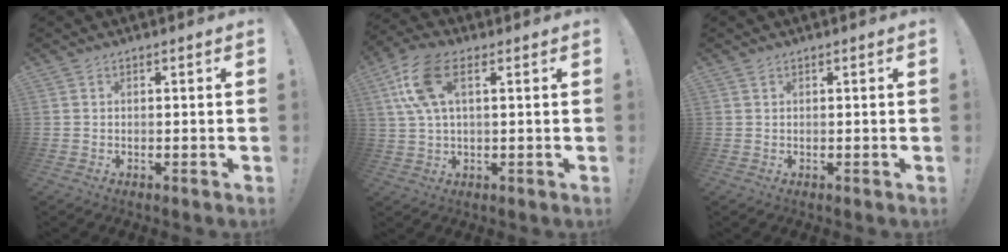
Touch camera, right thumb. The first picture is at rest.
{"total": 12.0, "force": [3.9, 5.7, 9.9], "torque": [-0.194, 0.004, 0.076]}
{"total": 0.9, "force": [0.6, 0.4, 0.5], "torque": [-0.004, -0.001, 0.011]}